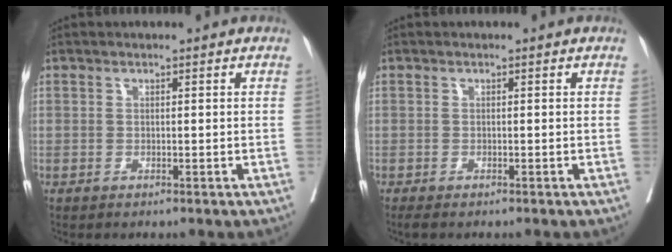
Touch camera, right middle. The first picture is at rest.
{"total": 1.3, "force": [-1.1, 0.1, 0.7], "torque": [-0.013, -0.003, -0.014]}